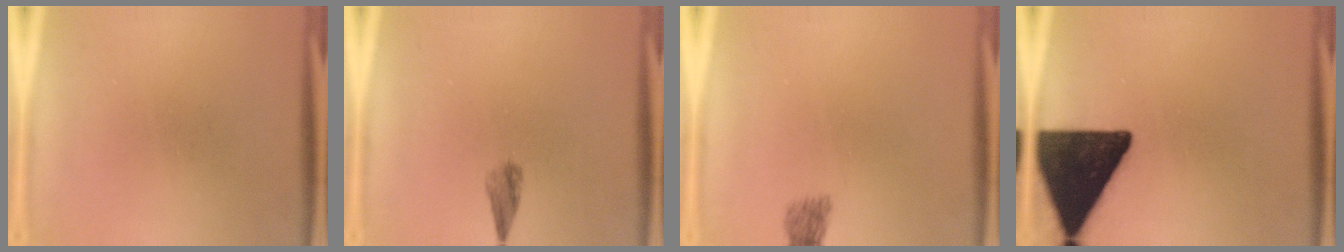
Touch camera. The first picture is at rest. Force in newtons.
{"total": 2.0}
{"total": 2.1}
{"total": 18.3}